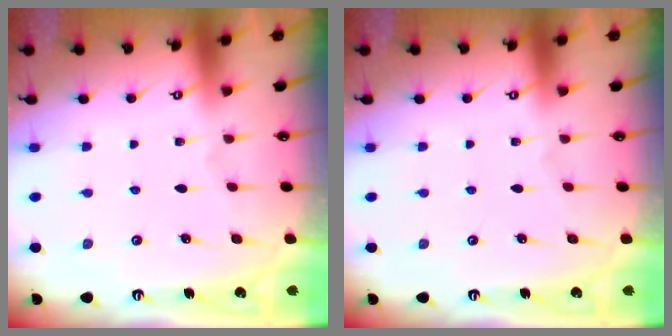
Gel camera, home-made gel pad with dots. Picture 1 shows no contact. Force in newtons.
{"total": 0.0}